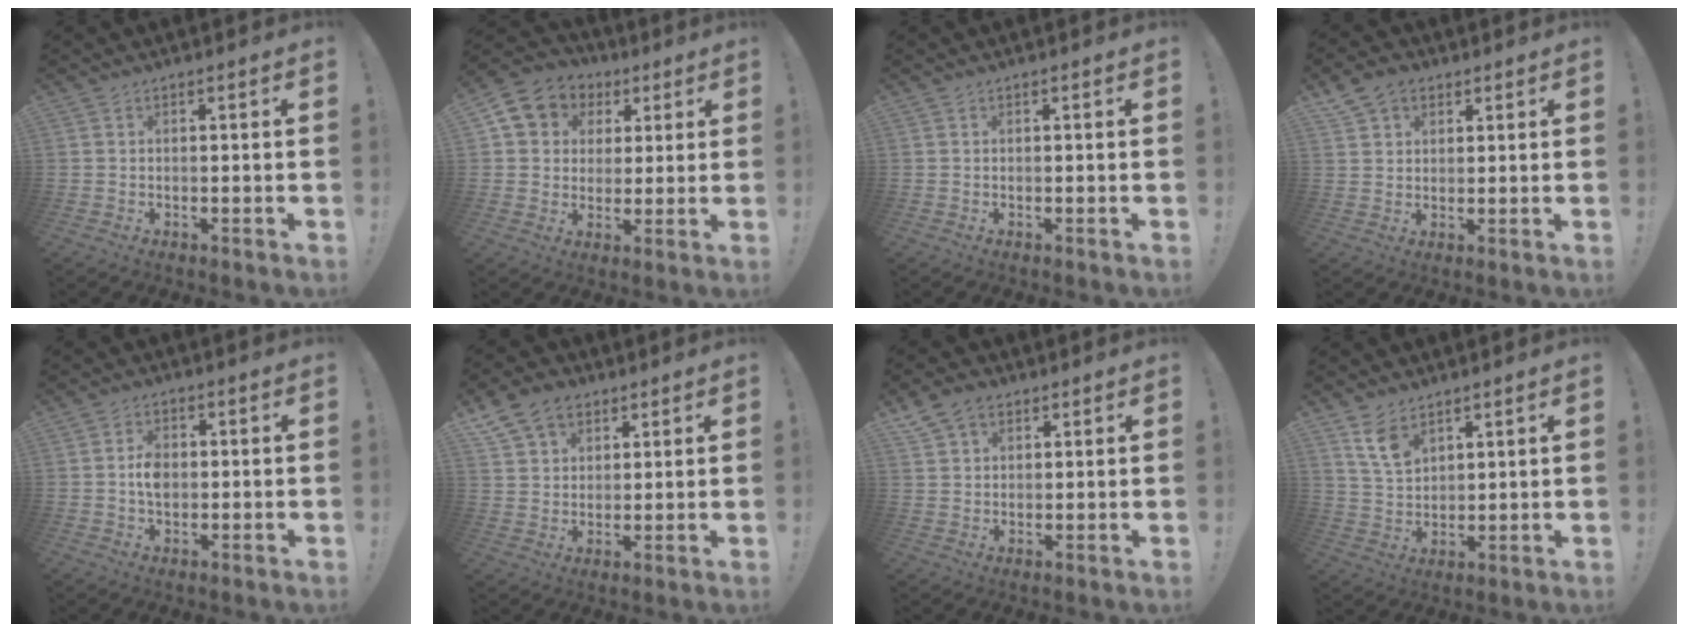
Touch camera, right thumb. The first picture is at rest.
{"total": 8.6, "force": [3.0, 7.7, 2.4], "torque": [-0.026, -0.016, 0.060]}
{"total": 0.0}
{"total": 6.8, "force": [4.0, 4.9, 2.4], "torque": [-0.037, -0.014, 0.079]}
{"total": 4.9, "force": [-0.3, 3.4, 3.6], "torque": [-0.039, 0.003, -0.008]}
{"total": 11.0, "force": [6.3, 8.1, 4.1], "torque": [-0.064, -0.030, 0.124]}
{"total": 7.1, "force": [4.2, 5.0, 2.8], "torque": [-0.044, -0.014, 0.083]}
{"total": 8.8, "force": [5.8, 5.2, 4.1], "torque": [-0.067, -0.032, 0.112]}